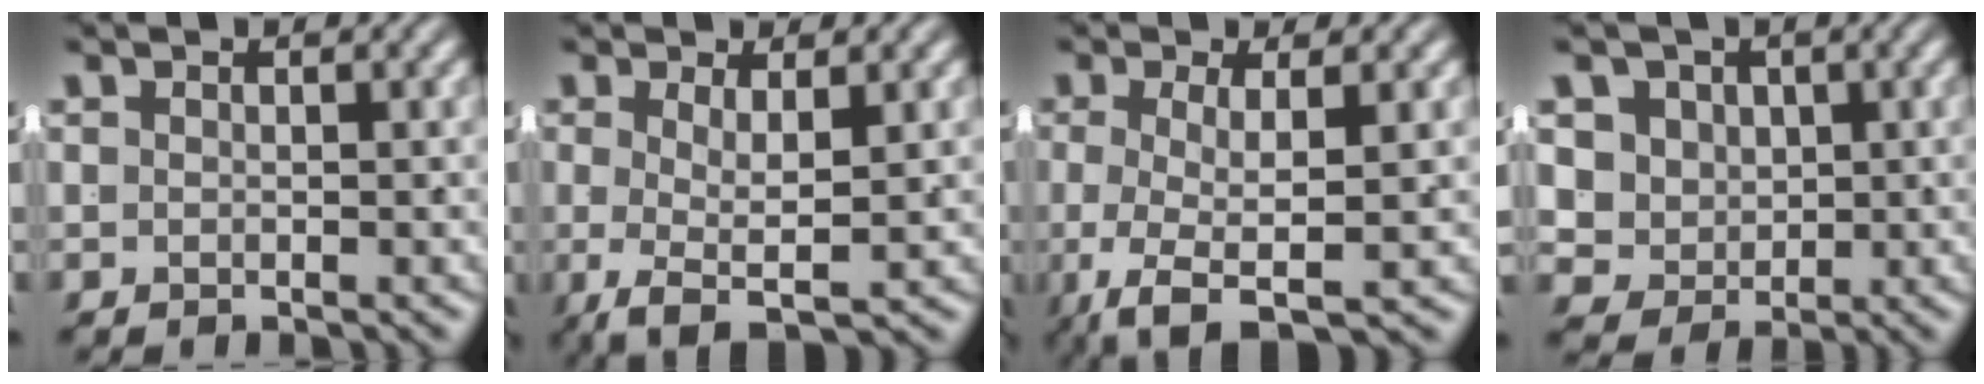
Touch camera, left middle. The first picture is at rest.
{"total": 4.1, "force": [-1.9, 1.0, 3.5], "torque": [-0.062, -0.032, -0.013]}
{"total": 5.4, "force": [-2.9, 1.6, 4.3], "torque": [-0.092, -0.039, -0.024]}
{"total": 8.9, "force": [0.3, 8.1, 3.8], "torque": [-0.111, -0.042, 0.015]}